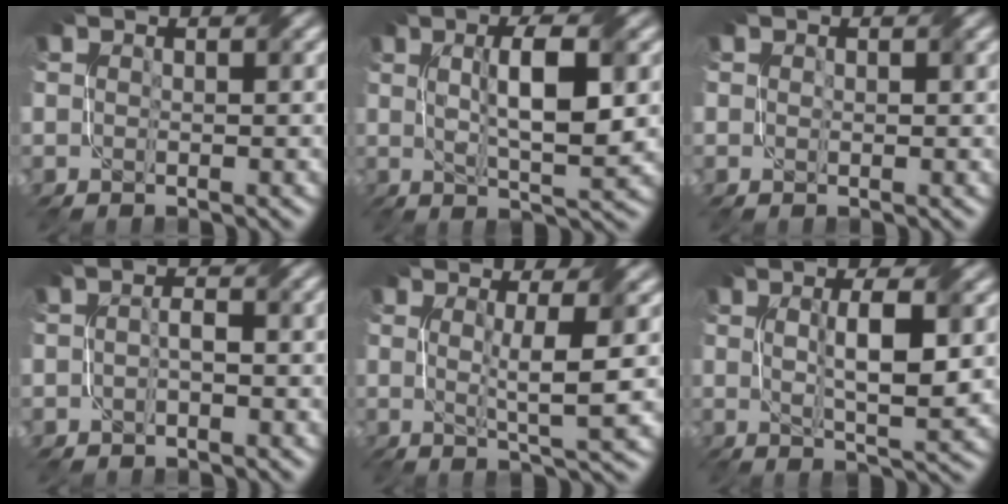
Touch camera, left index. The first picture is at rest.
{"total": 7.1, "force": [1.0, 1.7, 6.9], "torque": [-0.110, 0.005, 0.018]}
{"total": 0.7, "force": [0.2, 0.4, 0.5], "torque": [-0.010, 0.000, 0.005]}
{"total": 1.6, "force": [-0.7, 0.6, 1.3], "torque": [-0.026, 0.003, -0.015]}
{"total": 4.8, "force": [0.4, 0.5, 4.8], "torque": [-0.079, 0.003, 0.009]}
{"total": 6.1, "force": [0.7, 1.2, 5.9], "torque": [-0.095, 0.002, 0.015]}